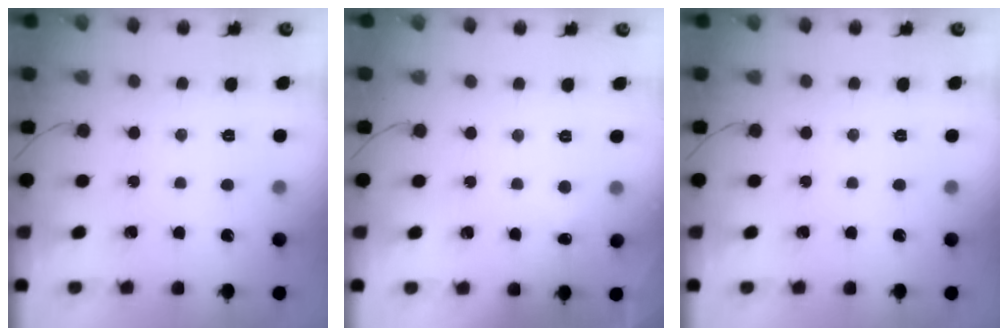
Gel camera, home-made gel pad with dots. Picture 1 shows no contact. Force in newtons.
{"total": 3.5, "press": 3.3, "slide": 1.2}
{"total": 0.0}